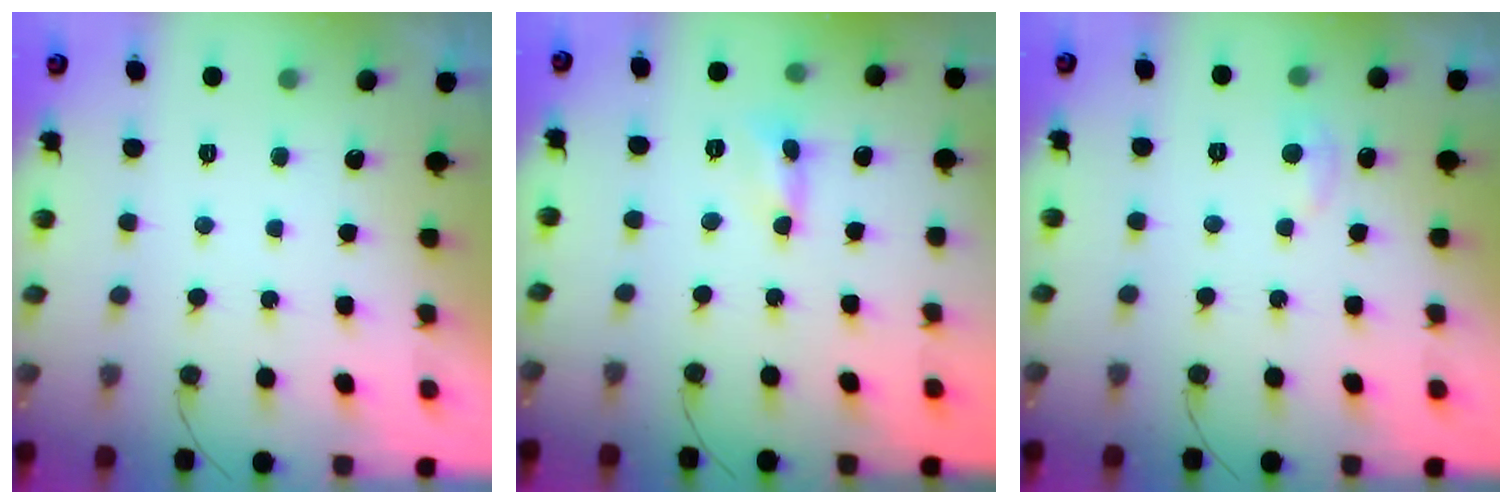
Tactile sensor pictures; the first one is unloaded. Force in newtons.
{"total": 0.6, "press": 0.6, "slide": 0.0}
{"total": 5.0, "press": 5.0, "slide": 0.7}